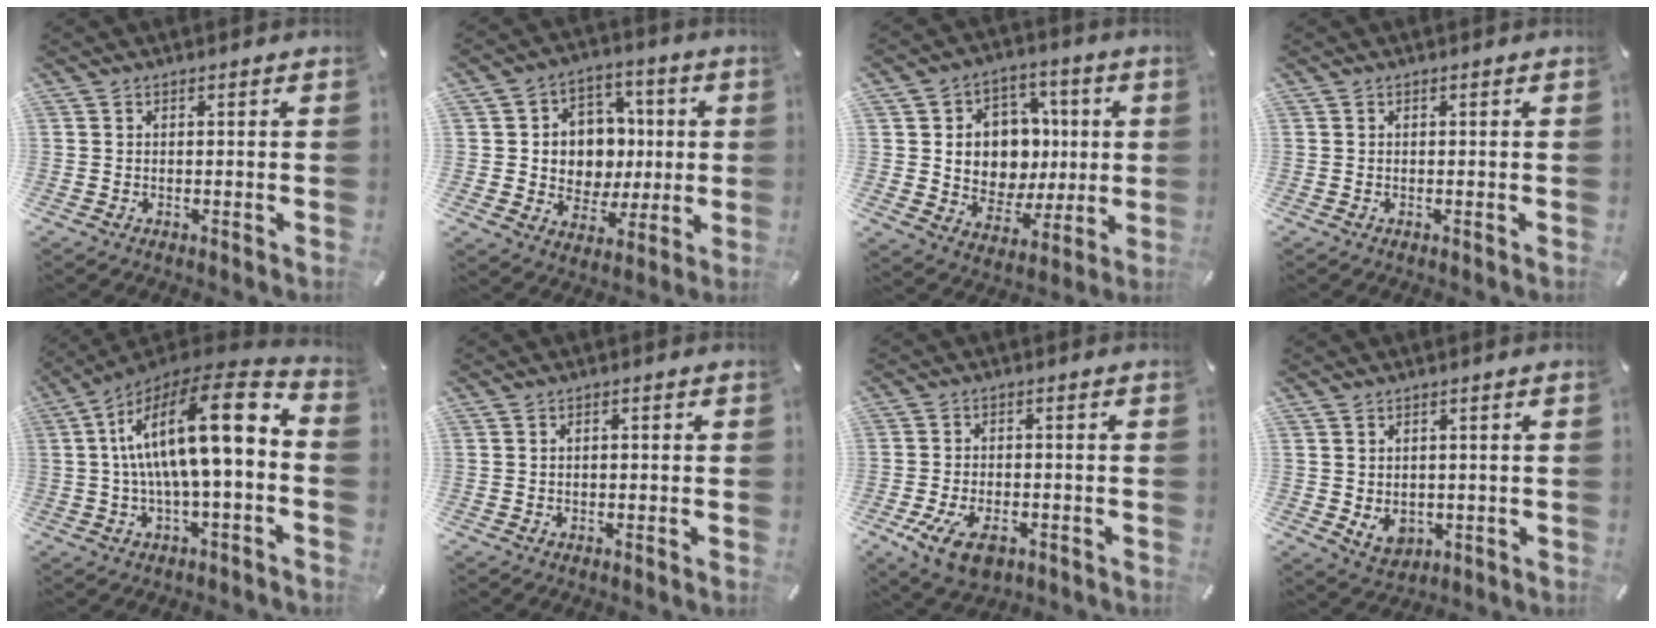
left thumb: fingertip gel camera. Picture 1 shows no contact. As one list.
[{"total": 10.6, "force": [0.3, 10.3, 2.5], "torque": [-0.035, -0.003, 0.017]}, {"total": 11.8, "force": [1.1, 11.1, 3.8], "torque": [-0.047, -0.013, 0.032]}, {"total": 0.0}, {"total": 20.7, "force": [2.8, 7.1, 19.3], "torque": [-0.321, -0.018, 0.042]}, {"total": 1.0, "force": [-0.2, 0.6, 0.8], "torque": [-0.015, 0.003, -0.005]}, {"total": 8.1, "force": [-3.9, 4.7, 5.4], "torque": [-0.114, 0.010, -0.067]}, {"total": 4.9, "force": [-0.5, 4.2, 2.5], "torque": [-0.033, -0.005, -0.010]}]